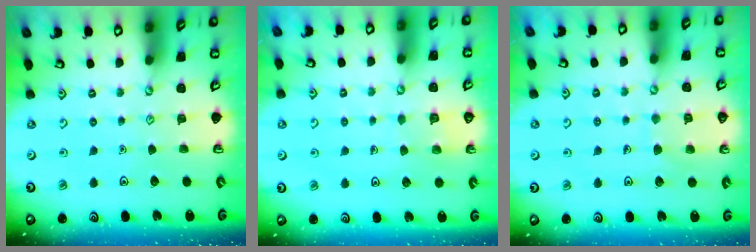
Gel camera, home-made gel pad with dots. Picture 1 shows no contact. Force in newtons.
{"total": 2.9, "press": 2.9, "slide": 0.2}
{"total": 5.9, "press": 5.9, "slide": 0.4}